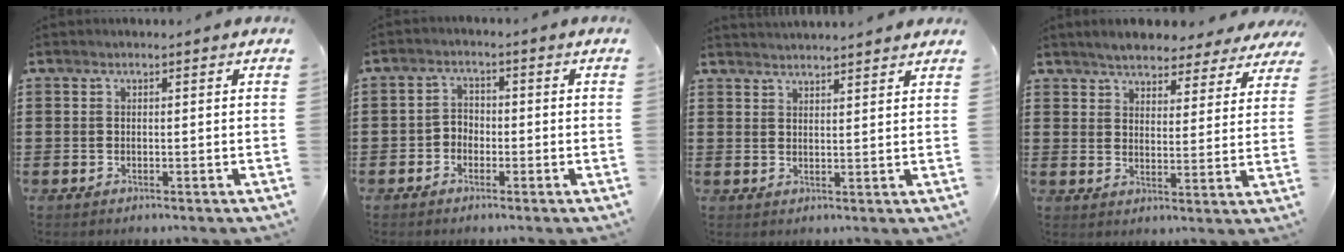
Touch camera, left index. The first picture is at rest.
{"total": 2.2, "force": [-1.4, 1.6, 0.6], "torque": [-0.017, 0.008, -0.033]}
{"total": 2.6, "force": [2.6, -0.3, 0.0], "torque": [-0.007, -0.008, 0.049]}
{"total": 4.7, "force": [4.6, 0.6, 0.9], "torque": [-0.038, -0.017, 0.081]}